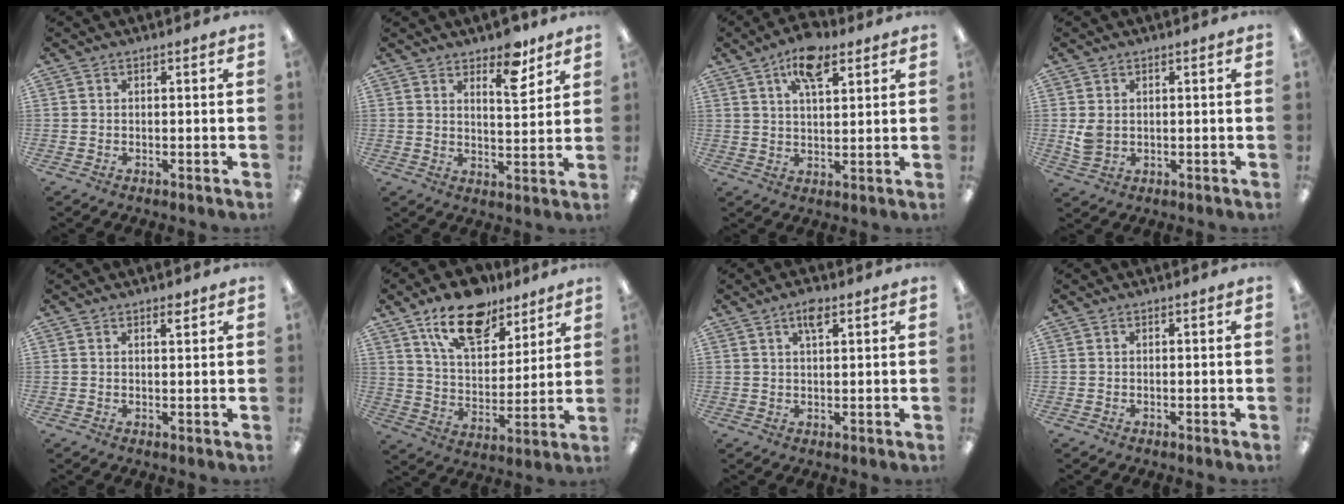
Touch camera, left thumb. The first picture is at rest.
{"total": 9.0, "force": [6.6, 3.6, 5.0], "torque": [-0.052, -0.042, 0.107]}
{"total": 10.0, "force": [6.0, 4.2, 6.9], "torque": [-0.112, -0.019, 0.104]}
{"total": 3.7, "force": [0.7, 2.7, 2.4], "torque": [-0.045, -0.002, 0.011]}
{"total": 1.7, "force": [1.5, 0.4, 0.8], "torque": [-0.010, -0.005, 0.025]}
{"total": 16.4, "force": [11.6, 7.9, 8.4], "torque": [-0.133, -0.056, 0.204]}
{"total": 4.0, "force": [2.4, 1.4, 2.9], "torque": [-0.057, 0.002, 0.040]}
{"total": 0.0}